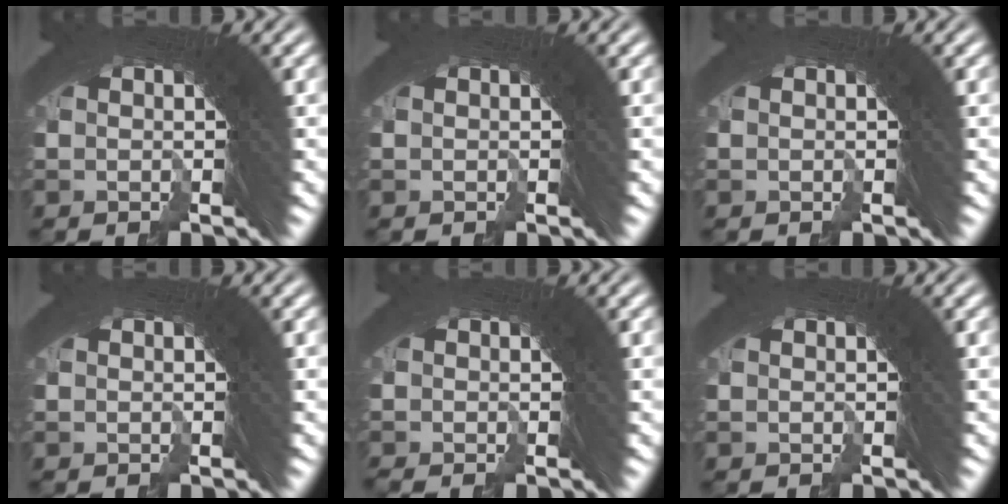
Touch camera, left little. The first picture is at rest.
{"total": 0.0}
{"total": 0.0}
{"total": 0.0}
{"total": 0.6, "force": [-0.6, 0.0, 0.1], "torque": [0.009, 0.002, -0.013]}
{"total": 0.0}